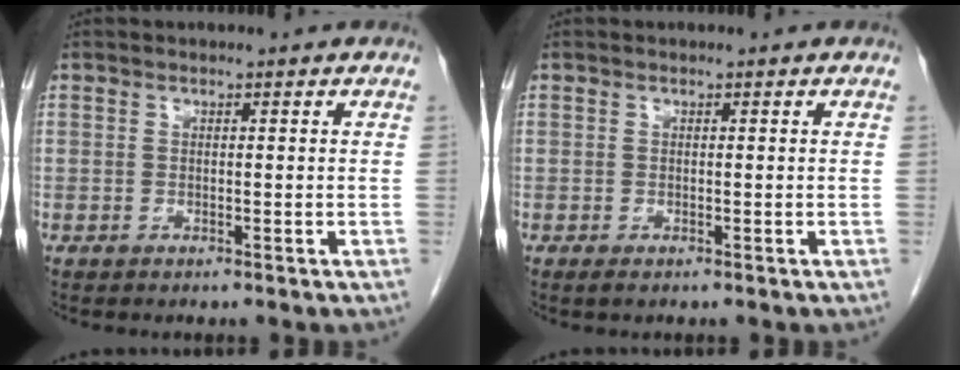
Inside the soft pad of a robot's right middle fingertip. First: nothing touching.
{"total": 0.6, "force": [-0.4, 0.2, 0.4], "torque": [-0.008, -0.001, -0.003]}